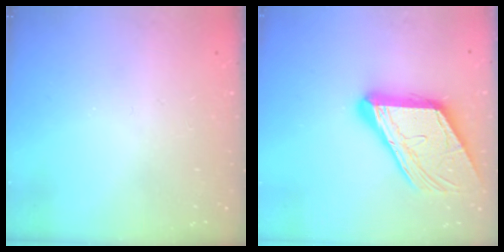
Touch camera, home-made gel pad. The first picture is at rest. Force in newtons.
{"total": 17.8, "press": 17.7, "slide": 1.8}